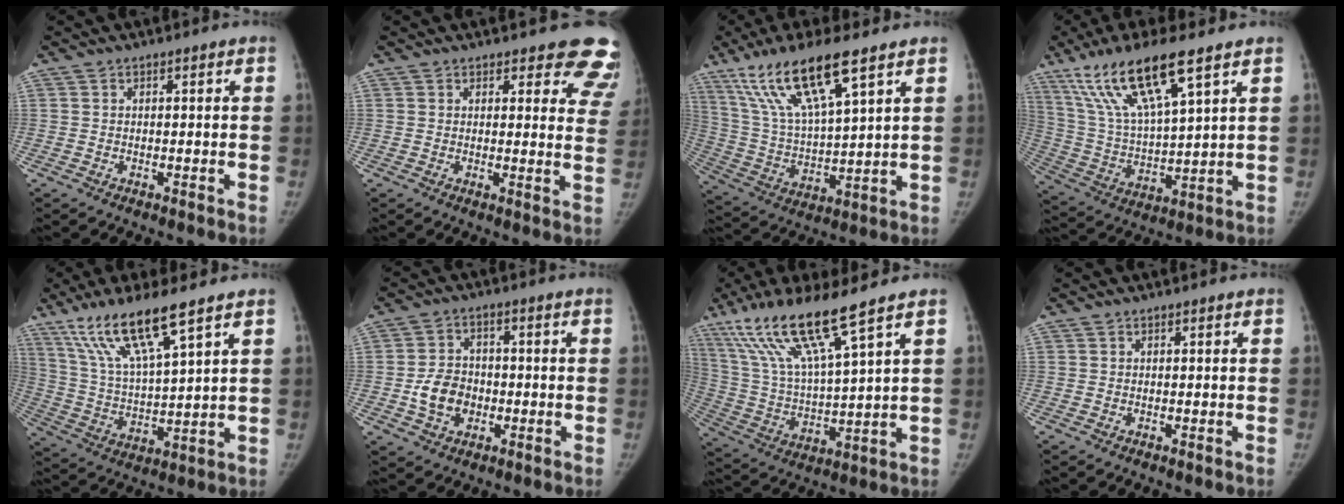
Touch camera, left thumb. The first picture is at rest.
{"total": 10.5, "force": [9.1, 4.0, 3.5], "torque": [0.020, -0.052, 0.071]}
{"total": 17.4, "force": [10.5, 3.8, 13.4], "torque": [-0.261, -0.034, 0.212]}
{"total": 17.7, "force": [10.6, 3.8, 13.7], "torque": [-0.269, -0.033, 0.212]}
{"total": 15.0, "force": [9.7, 2.3, 11.2], "torque": [-0.221, -0.038, 0.199]}
{"total": 7.8, "force": [-1.7, 6.1, 4.5], "torque": [-0.059, 0.015, -0.030]}
{"total": 17.4, "force": [11.0, 1.9, 13.4], "torque": [-0.270, -0.042, 0.217]}
{"total": 0.0}